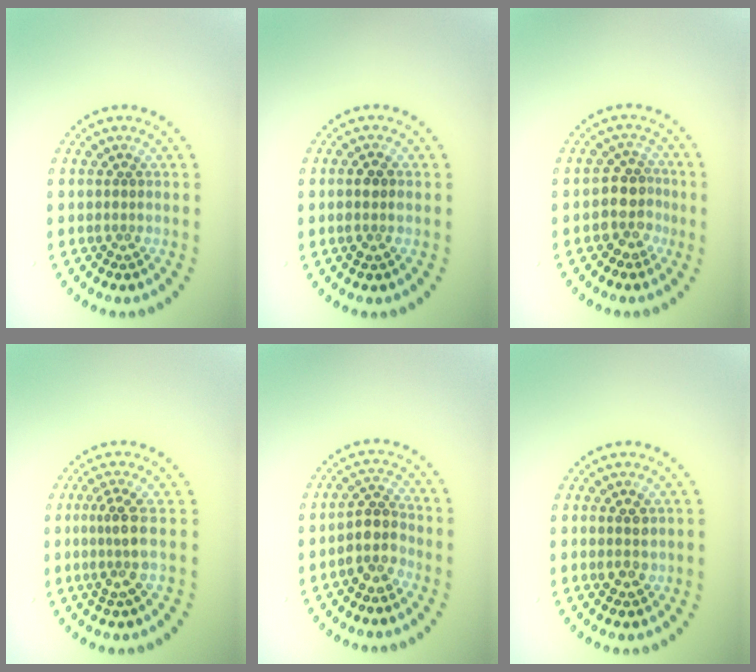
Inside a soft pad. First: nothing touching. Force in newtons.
{"total": 1.5, "press": 1.4, "slide": 0.6}
{"total": 2.9, "press": 2.4, "slide": 1.6}
{"total": 2.7, "press": 2.0, "slide": 1.8}
{"total": 2.8, "press": 2.4, "slide": 1.5}
{"total": 1.7, "press": 1.7, "slide": 0.4}